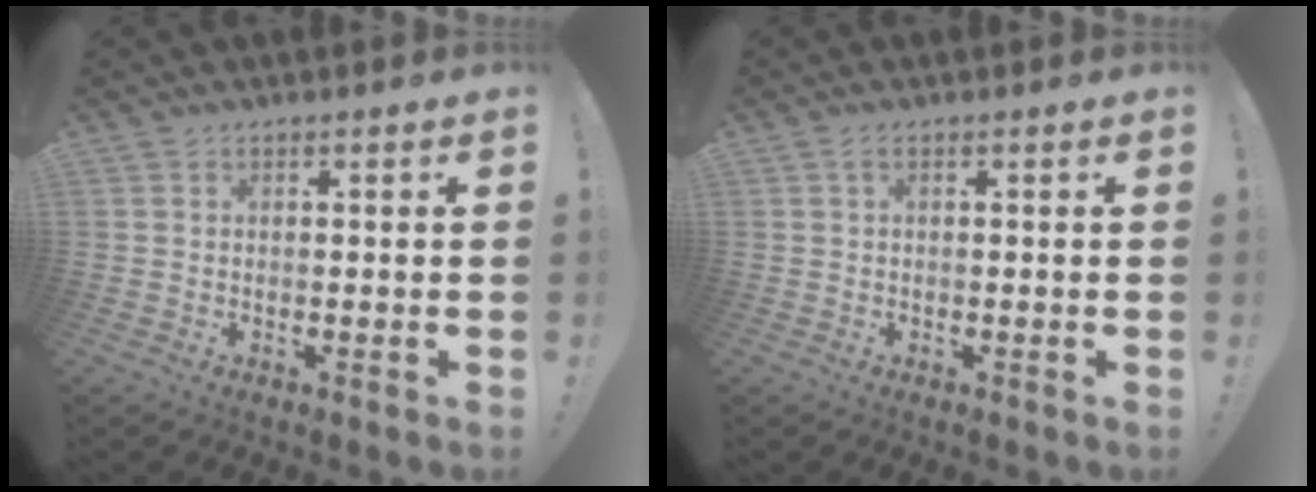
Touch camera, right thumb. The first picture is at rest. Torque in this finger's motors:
{"motor_torque": [-0.19, 0.08, -0.10, 0.08, 0.07]}